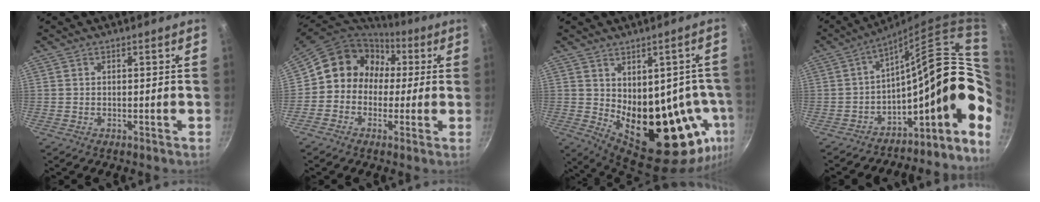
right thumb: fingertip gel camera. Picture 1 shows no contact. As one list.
[{"total": 12.8, "force": [1.6, 11.4, 5.8], "torque": [-0.061, 0.033, 0.003]}, {"total": 20.5, "force": [-2.5, 12.0, 16.5], "torque": [-0.163, -0.020, -0.005]}, {"total": 24.1, "force": [-1.7, 12.4, 20.6], "torque": [-0.250, 0.046, -0.019]}]